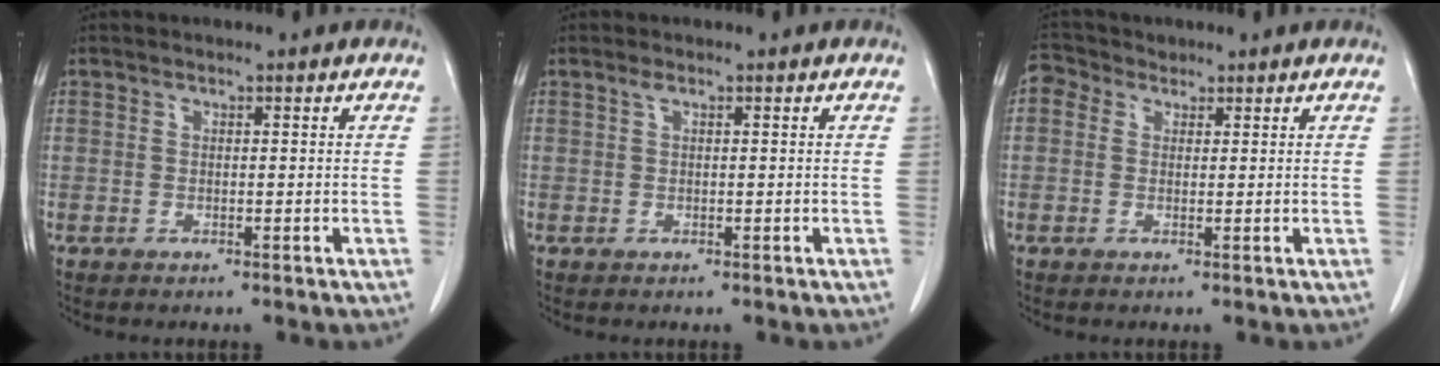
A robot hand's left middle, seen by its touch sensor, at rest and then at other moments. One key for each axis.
{"total": 0.7, "fx": 0.4, "fy": 0.2, "fz": 0.5, "tx": -0.011, "ty": 0.005, "tz": 0.007}
{"total": 2.9, "fx": 1.6, "fy": 2.4, "fz": 0.8, "tx": -0.018, "ty": 0.019, "tz": 0.027}